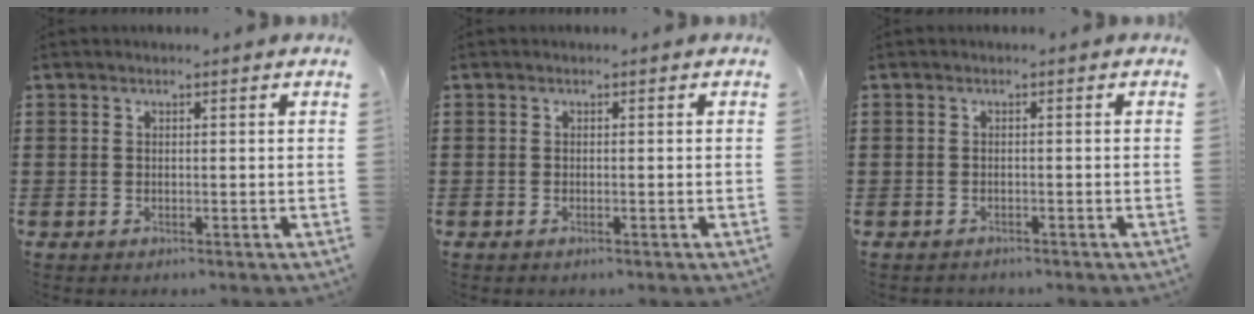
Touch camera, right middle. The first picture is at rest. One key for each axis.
{"total": 0.0}
{"total": 0.9, "fx": -0.8, "fy": 0.3, "fz": -0.1, "tx": 0.000, "ty": 0.002, "tz": -0.019}